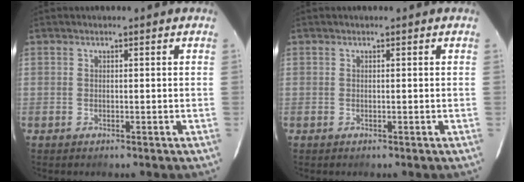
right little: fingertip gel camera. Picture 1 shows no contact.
{"total": 0.0}